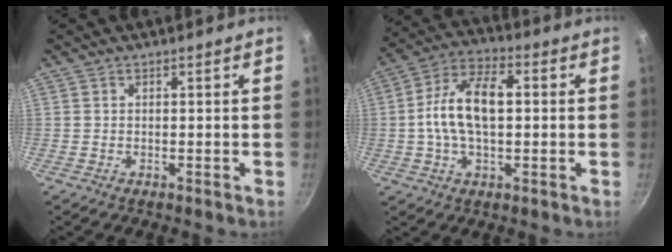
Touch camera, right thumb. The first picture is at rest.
{"total": 13.0, "force": [0.6, 7.1, 10.9], "torque": [-0.187, 0.031, -0.002]}